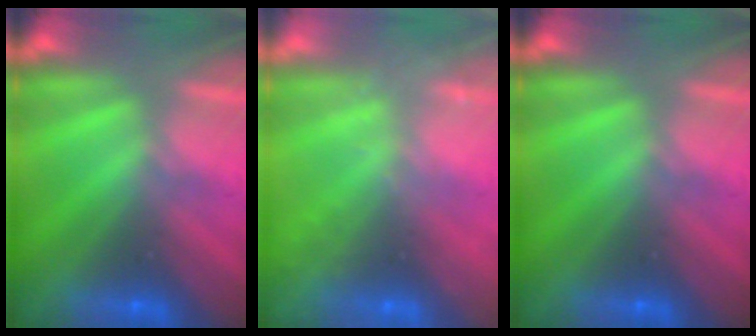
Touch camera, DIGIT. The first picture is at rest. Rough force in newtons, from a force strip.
{"total": 2.3}
{"total": 0.0}